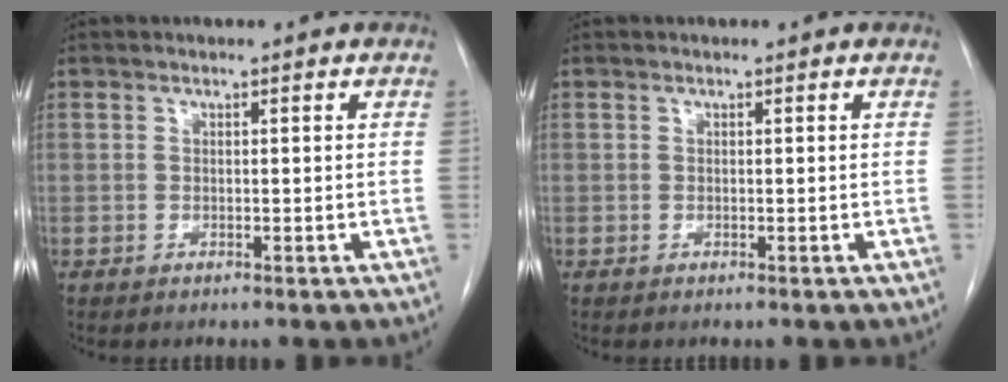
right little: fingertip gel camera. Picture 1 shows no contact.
{"total": 0.0}